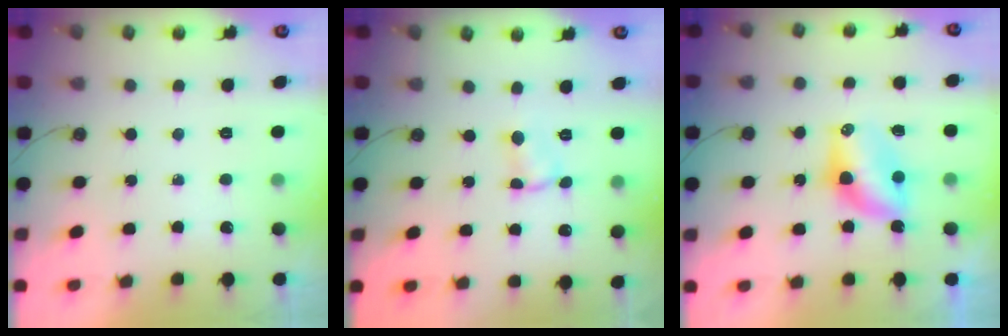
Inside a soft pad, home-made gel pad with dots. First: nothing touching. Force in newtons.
{"total": 1.8, "press": 1.8, "slide": 0.3}
{"total": 9.3, "press": 8.4, "slide": 4.1}